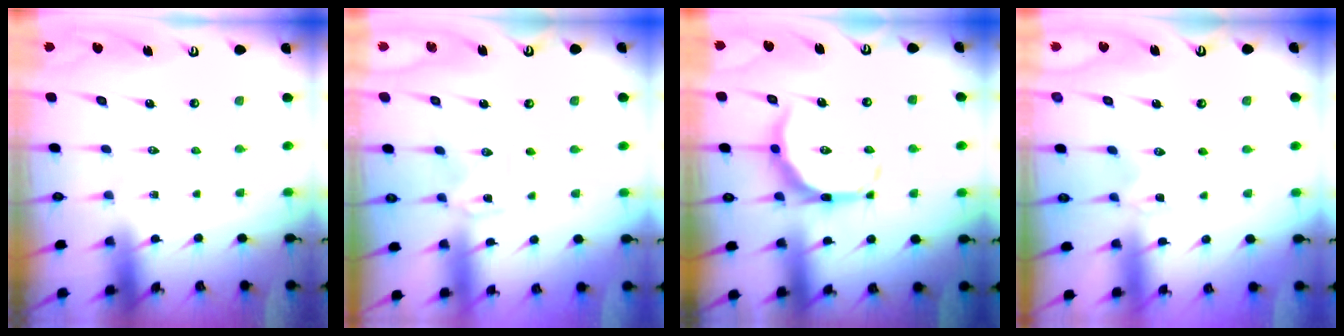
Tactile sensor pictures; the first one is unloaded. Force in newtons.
{"total": 0.0}
{"total": 11.0, "press": 11.0, "slide": 0.4}
{"total": 0.0}